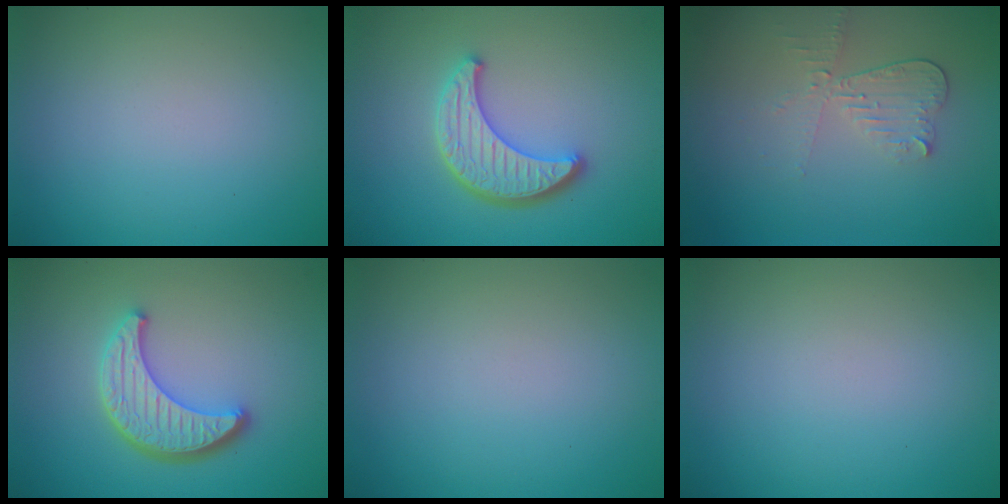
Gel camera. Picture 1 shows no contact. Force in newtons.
{"total": 4.5, "press": 3.8, "slide": 2.4}
{"total": 2.5, "press": 2.3, "slide": 0.9}
{"total": 4.6, "press": 3.8, "slide": 2.6}
{"total": 0.0}
{"total": 0.0}